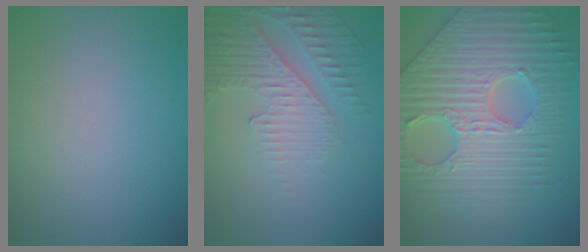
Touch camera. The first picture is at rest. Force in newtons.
{"total": 5.0, "press": 3.4, "slide": 3.7}
{"total": 8.2, "press": 6.7, "slide": 4.6}